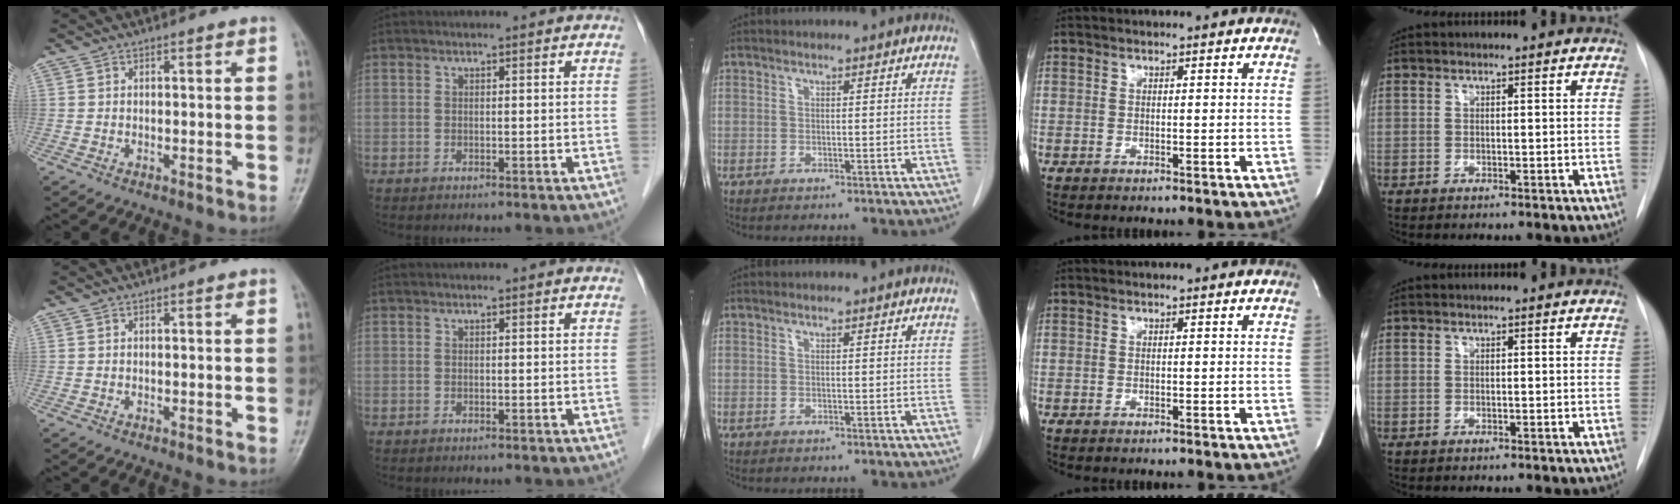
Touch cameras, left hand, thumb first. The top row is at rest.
{}